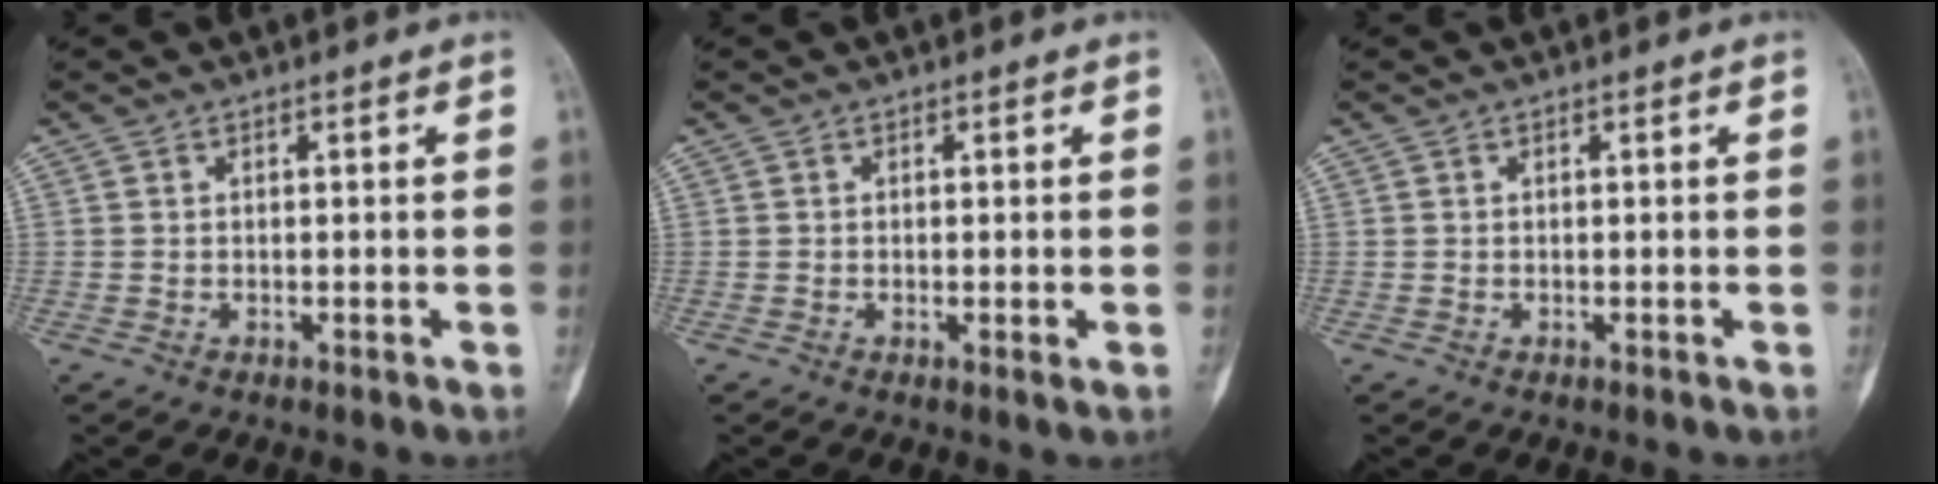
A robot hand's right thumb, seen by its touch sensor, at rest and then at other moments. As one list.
[{"total": 1.2, "force": [-0.2, 0.3, 1.2], "torque": [-0.023, -0.006, -0.003]}, {"total": 0.0}]